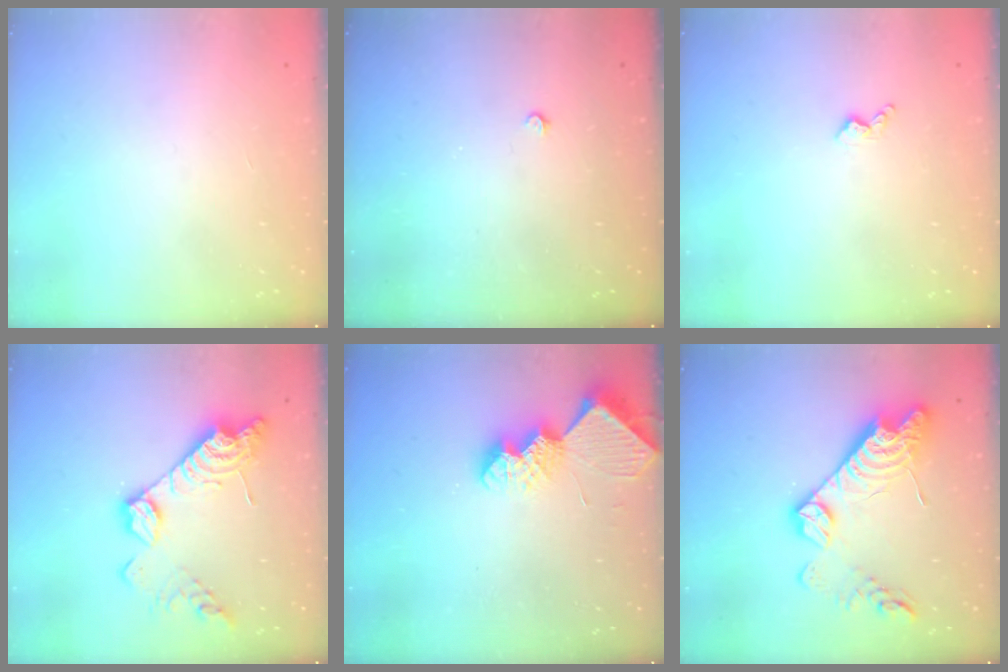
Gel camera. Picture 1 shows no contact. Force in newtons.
{"total": 2.3, "press": 2.3, "slide": 0.4}
{"total": 3.9, "press": 3.9, "slide": 0.8}
{"total": 16.6, "press": 16.6, "slide": 1.2}
{"total": 8.7, "press": 8.7, "slide": 0.6}
{"total": 17.1, "press": 17.0, "slide": 0.7}